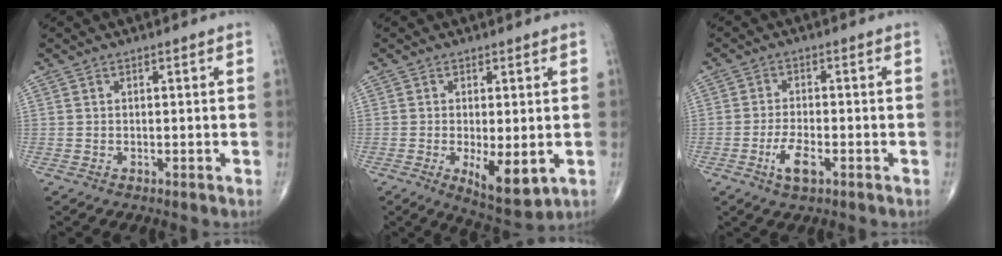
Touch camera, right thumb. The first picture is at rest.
{"total": 7.9, "force": [-1.8, 2.9, 7.1], "torque": [-0.105, -0.022, -0.019]}
{"total": 5.0, "force": [-2.2, 1.8, 4.1], "torque": [-0.081, 0.006, -0.039]}